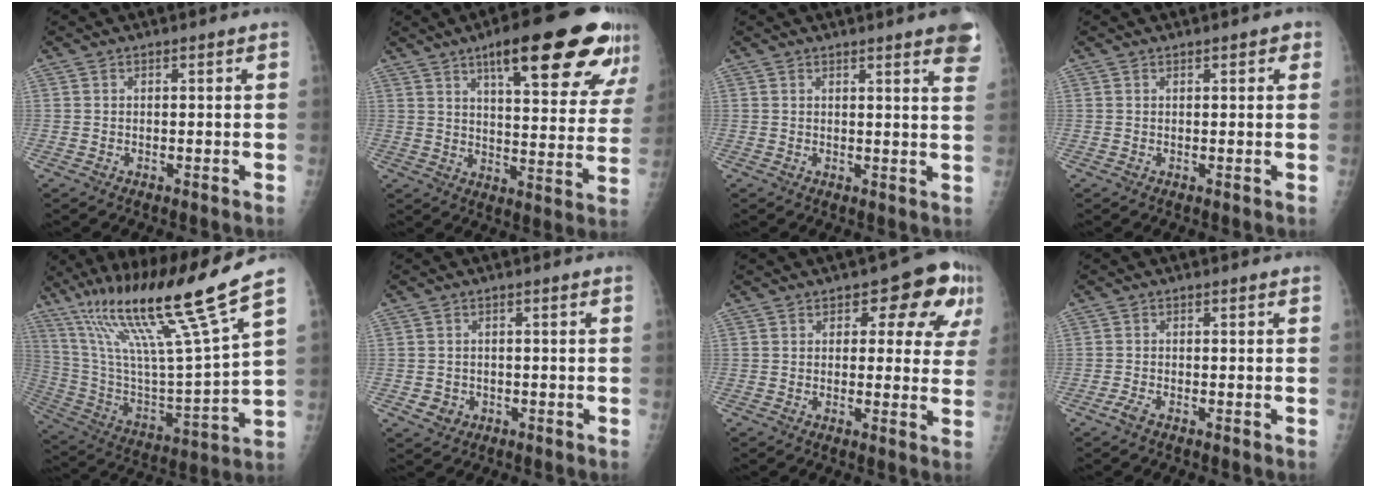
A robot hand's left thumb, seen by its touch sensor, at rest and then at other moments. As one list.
[{"total": 23.6, "force": [13.6, 6.0, 18.3], "torque": [-0.224, -0.037, 0.188]}, {"total": 8.1, "force": [5.3, 1.0, 6.0], "torque": [-0.056, -0.014, 0.049]}, {"total": 1.6, "force": [0.9, 0.8, 1.1], "torque": [-0.004, -0.001, 0.009]}, {"total": 24.6, "force": [16.4, 0.7, 18.3], "torque": [-0.306, -0.060, 0.300]}, {"total": 2.6, "force": [-0.7, 2.4, 0.8], "torque": [-0.003, 0.004, -0.004]}, {"total": 10.4, "force": [4.2, 5.6, 7.7], "torque": [-0.041, -0.003, 0.043]}, {"total": 1.5, "force": [-1.0, 0.3, 1.0], "torque": [-0.029, -0.002, -0.025]}]